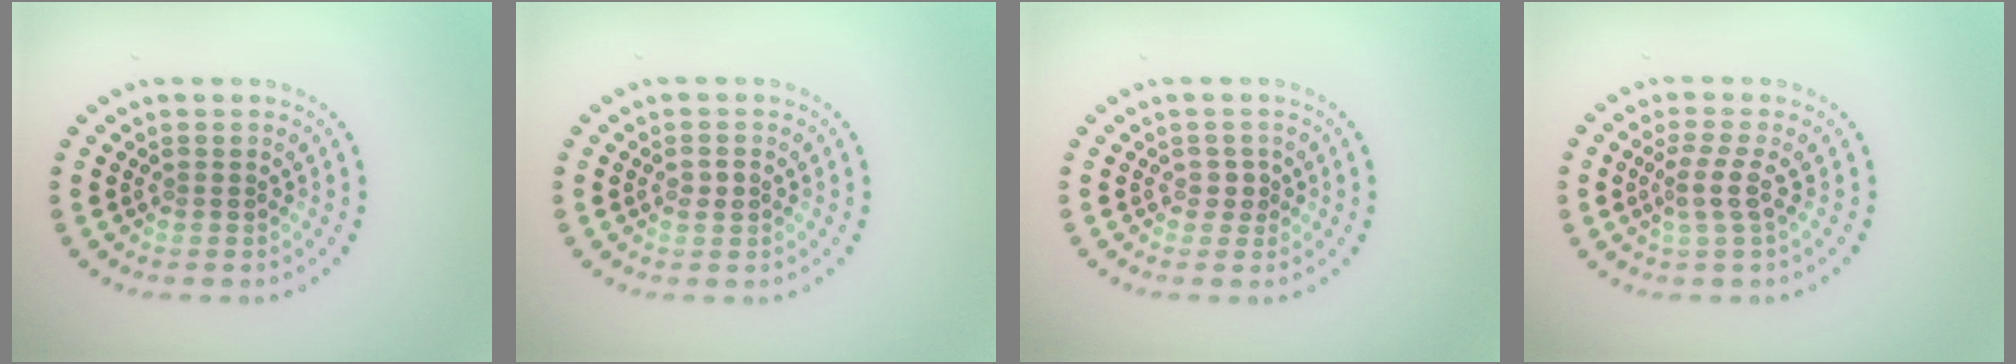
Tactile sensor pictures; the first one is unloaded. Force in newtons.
{"total": 1.1, "press": 1.1, "slide": 0.2}
{"total": 1.1, "press": 1.0, "slide": 0.6}
{"total": 2.2, "press": 1.6, "slide": 1.4}